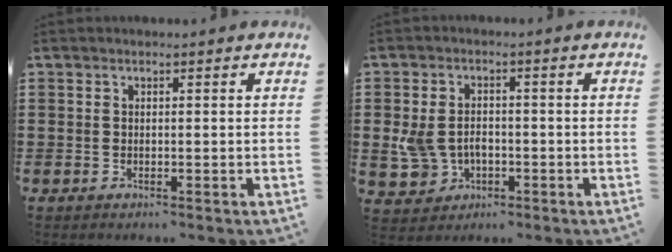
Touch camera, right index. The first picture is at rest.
{"total": 4.5, "force": [-0.7, 3.7, 2.4], "torque": [-0.074, 0.002, -0.019]}